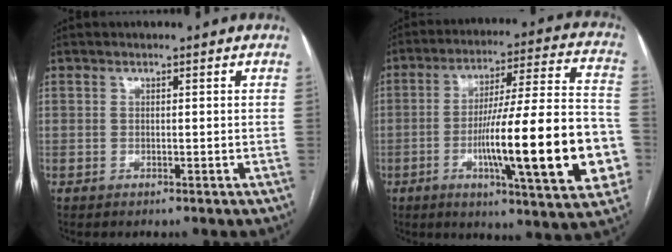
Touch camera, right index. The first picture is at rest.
{"total": 24.1, "force": [-6.0, 2.2, 23.2], "torque": [-0.309, 0.002, -0.085]}